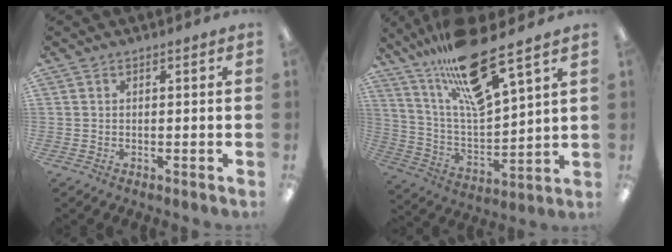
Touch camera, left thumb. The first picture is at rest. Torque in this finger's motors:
{"motor_torque": [0.80, 0.83, 1.66, -1.12, 0.15]}